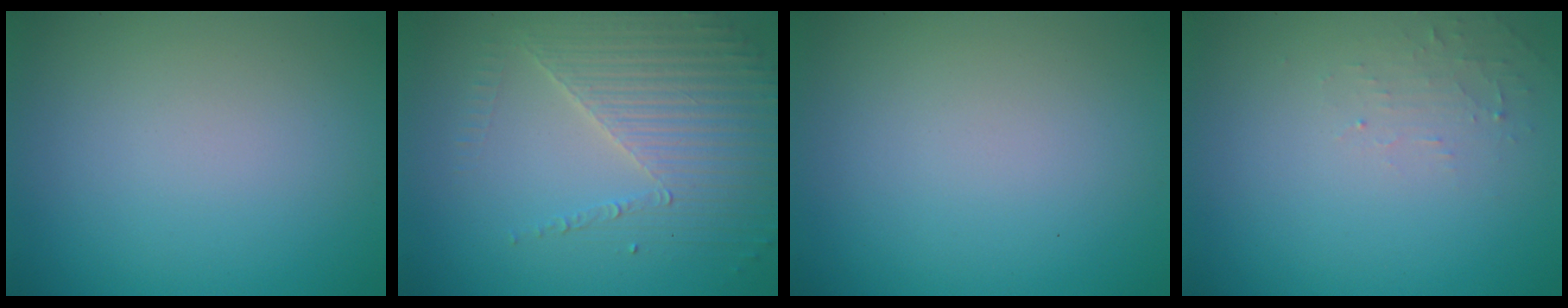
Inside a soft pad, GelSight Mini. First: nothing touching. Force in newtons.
{"total": 4.1, "press": 3.7, "slide": 1.8}
{"total": 0.0}
{"total": 1.2, "press": 1.2, "slide": 0.3}